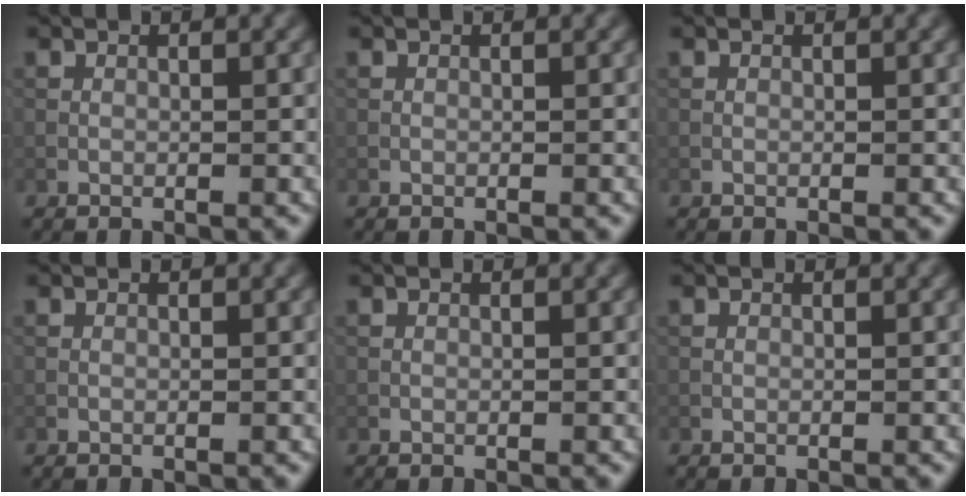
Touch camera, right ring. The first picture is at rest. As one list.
[{"total": 0.0}, {"total": 0.0}, {"total": 0.0}, {"total": 0.0}, {"total": 0.0}]